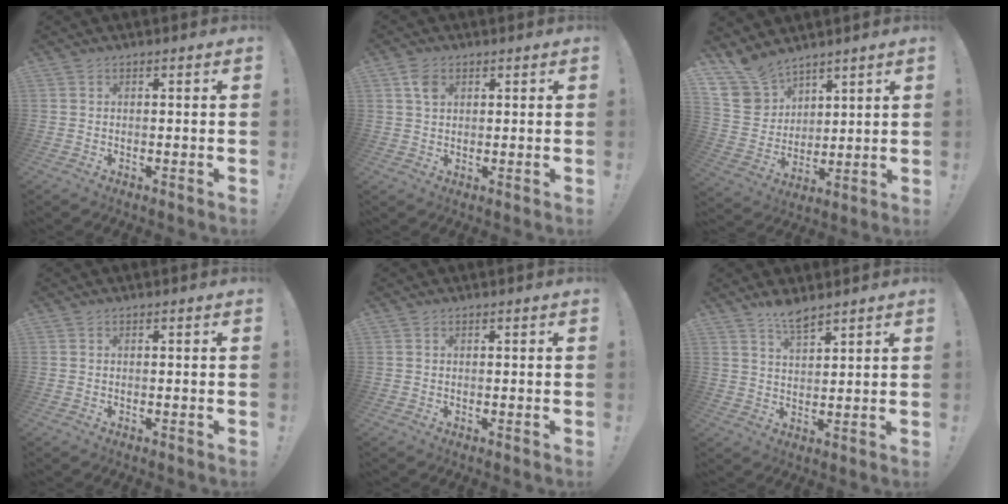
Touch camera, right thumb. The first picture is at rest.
{"total": 4.0, "force": [1.8, 2.7, 2.4], "torque": [-0.035, 0.000, 0.032]}
{"total": 11.5, "force": [9.4, 6.4, 1.9], "torque": [-0.050, -0.072, 0.188]}
{"total": 0.0}
{"total": 0.0}
{"total": 5.8, "force": [5.0, 1.2, 2.7], "torque": [-0.045, -0.033, 0.088]}